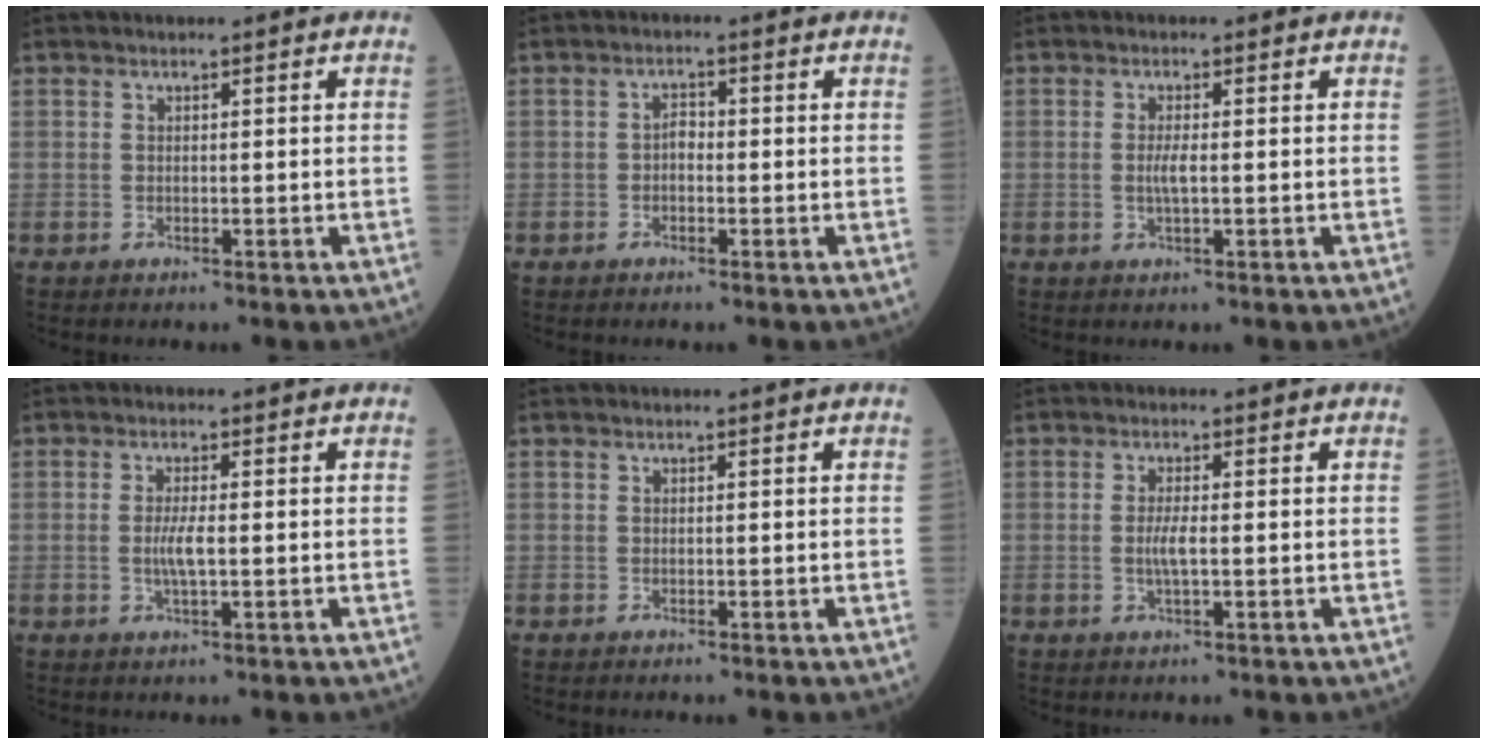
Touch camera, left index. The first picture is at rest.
{"total": 1.7, "force": [-0.3, 0.9, 1.3], "torque": [-0.017, 0.006, -0.009]}
{"total": 2.0, "force": [-0.1, 0.2, 2.0], "torque": [-0.046, -0.002, -0.001]}
{"total": 2.9, "force": [-0.2, 0.3, 2.9], "torque": [-0.063, -0.004, -0.005]}
{"total": 0.0}
{"total": 2.5, "force": [-0.2, 0.3, 2.5], "torque": [-0.056, -0.003, -0.005]}